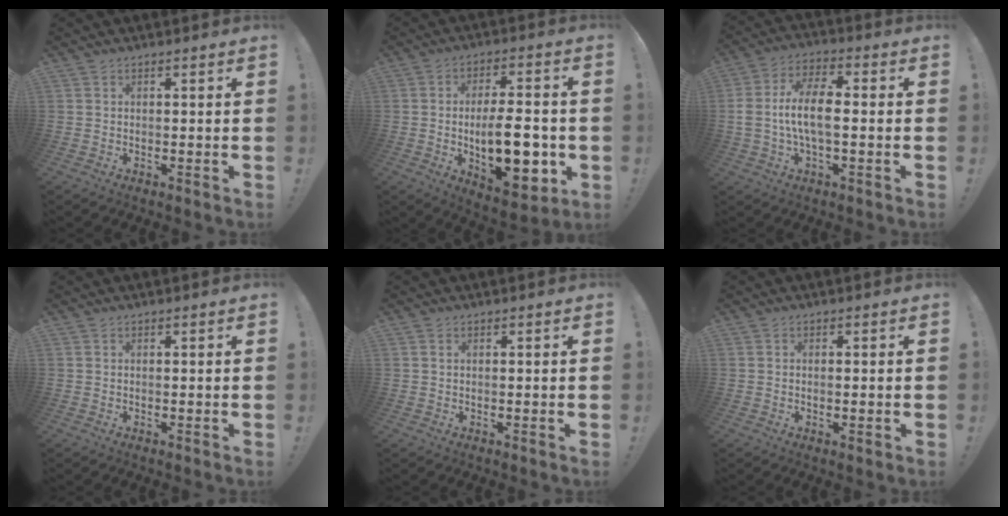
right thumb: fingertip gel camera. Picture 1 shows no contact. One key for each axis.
{"total": 18.5, "fx": -3.6, "fy": 8.5, "fz": 16.0, "tx": -0.242, "ty": 0.004, "tz": -0.051}
{"total": 12.1, "fx": -1.0, "fy": 5.5, "fz": 10.7, "tx": -0.217, "ty": 0.012, "tz": -0.017}
{"total": 0.0}
{"total": 0.6, "fx": 0.3, "fy": 0.3, "fz": 0.4, "tx": -0.005, "ty": 0.000, "tz": 0.005}
{"total": 0.8, "fx": -0.1, "fy": 0.3, "fz": 0.8, "tx": -0.005, "ty": -0.004, "tz": -0.004}